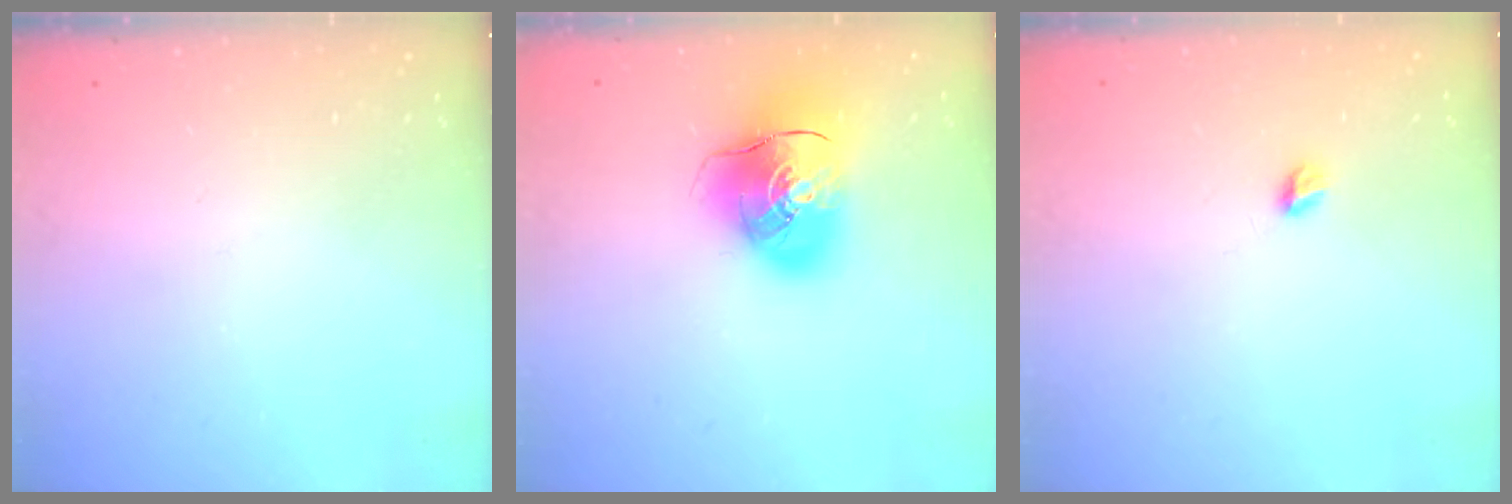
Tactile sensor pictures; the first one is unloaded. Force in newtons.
{"total": 14.9, "press": 14.7, "slide": 2.5}
{"total": 4.3, "press": 4.2, "slide": 0.5}